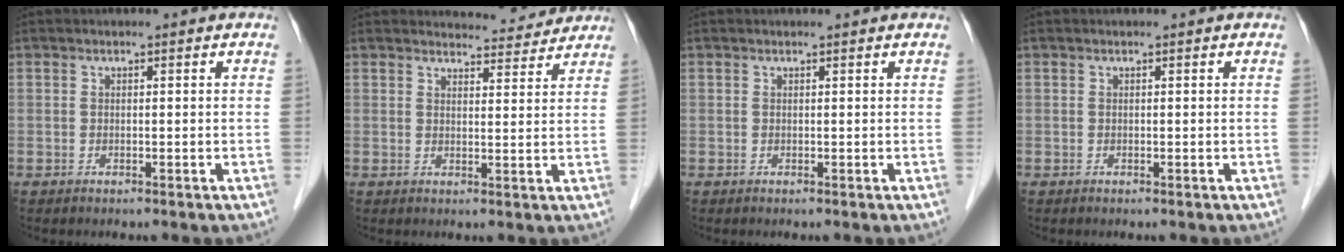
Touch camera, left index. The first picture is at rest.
{"total": 5.3, "force": [5.3, 0.9, -0.1], "torque": [0.001, -0.004, 0.055]}
{"total": 0.0}
{"total": 0.0}